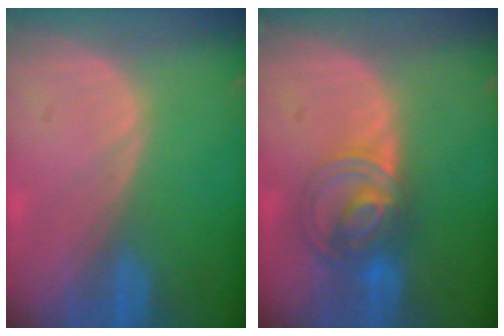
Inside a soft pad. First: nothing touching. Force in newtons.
{"total": 7.1, "press": 6.5, "slide": 2.9}